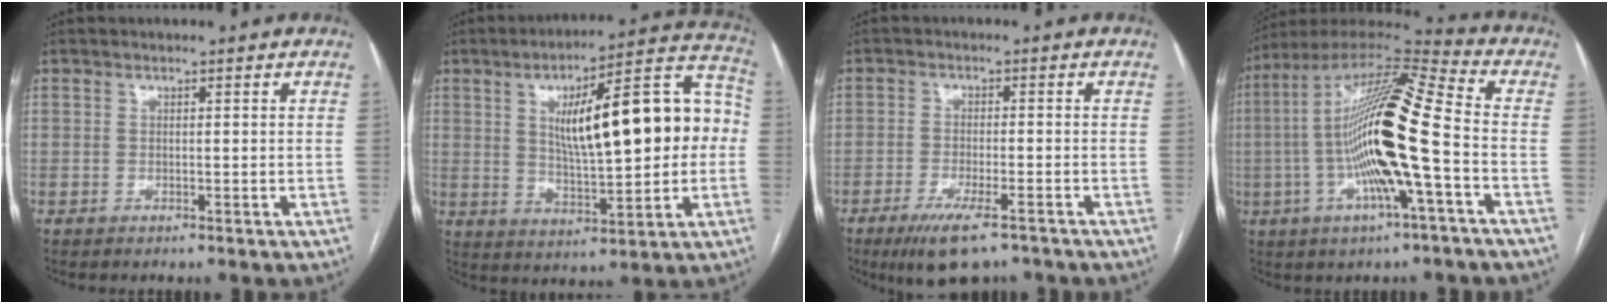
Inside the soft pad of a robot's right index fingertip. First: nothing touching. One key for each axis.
{"total": 20.1, "fx": 2.2, "fy": 5.0, "fz": 19.4, "tx": -0.283, "ty": 0.042, "tz": 0.040}
{"total": 8.0, "fx": -5.6, "fy": 1.8, "fz": 5.4, "tx": -0.094, "ty": -0.016, "tz": -0.089}
{"total": 19.8, "fx": -2.9, "fy": 1.5, "fz": 19.5, "tx": -0.367, "ty": 0.006, "tz": -0.059}